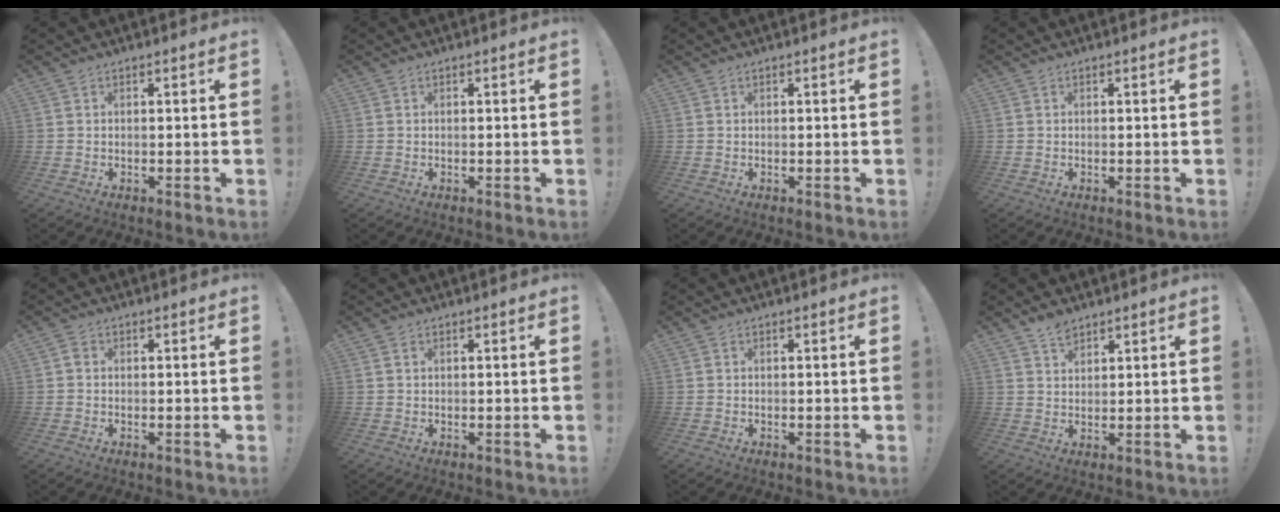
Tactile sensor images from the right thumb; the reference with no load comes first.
{"total": 0.0}
{"total": 0.0}
{"total": 0.0}
{"total": 1.2, "force": [-0.2, 1.1, 0.6], "torque": [-0.014, 0.007, -0.002]}
{"total": 0.8, "force": [0.5, 0.6, 0.4], "torque": [-0.007, 0.001, 0.009]}
{"total": 0.0}
{"total": 3.7, "force": [3.2, 1.6, 1.1], "torque": [-0.006, -0.023, 0.056]}